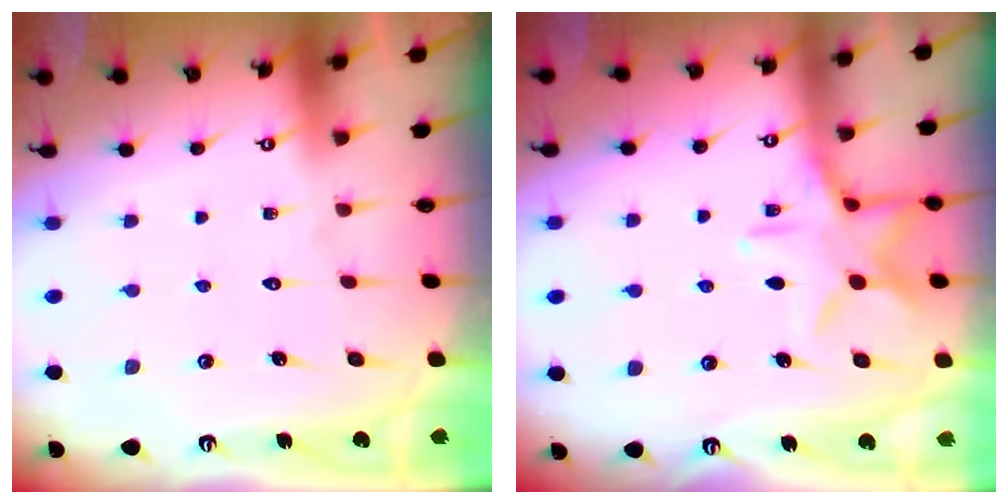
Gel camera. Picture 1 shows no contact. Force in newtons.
{"total": 12.9, "press": 12.9, "slide": 0.7}